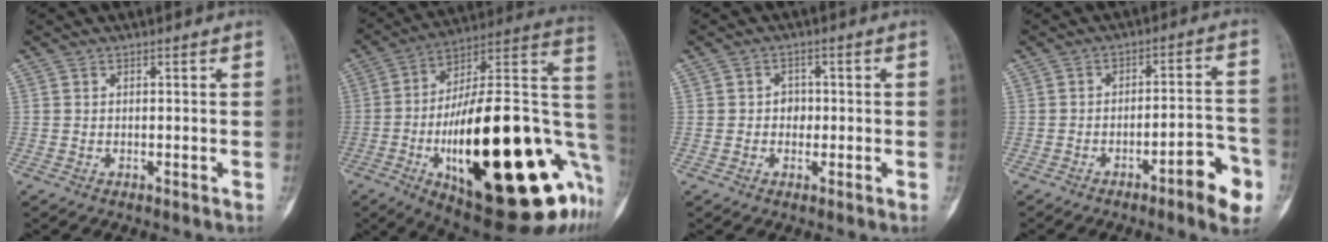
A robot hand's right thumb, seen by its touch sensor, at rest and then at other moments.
{"total": 39.4, "force": [-8.7, 13.8, 35.8], "torque": [-0.457, 0.026, -0.126]}
{"total": 2.5, "force": [-0.2, 2.1, 1.3], "torque": [-0.003, 0.007, -0.008]}
{"total": 9.6, "force": [-5.0, 2.2, 7.9], "torque": [-0.099, 0.035, -0.067]}